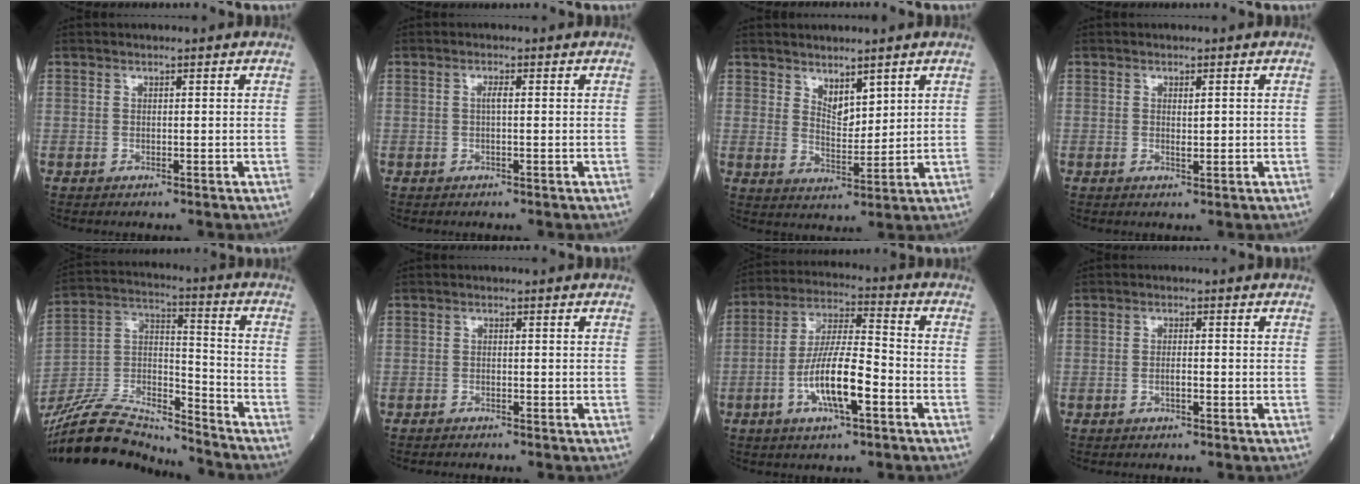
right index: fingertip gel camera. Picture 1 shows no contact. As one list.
[{"total": 1.3, "force": [0.2, 0.3, 1.2], "torque": [-0.030, 0.001, 0.003]}, {"total": 5.7, "force": [3.8, 2.4, 3.5], "torque": [-0.069, -0.008, 0.080]}, {"total": 1.5, "force": [0.2, 0.4, 1.5], "torque": [-0.028, -0.004, 0.006]}, {"total": 19.6, "force": [-18.4, 2.7, 5.9], "torque": [-0.139, 0.016, -0.333]}, {"total": 1.3, "force": [-1.1, 0.4, 0.6], "torque": [-0.014, -0.003, -0.014]}, {"total": 11.7, "force": [-4.0, 2.4, 10.7], "torque": [-0.209, 0.001, -0.073]}, {"total": 1.5, "force": [-0.5, 0.4, 1.4], "torque": [-0.030, 0.000, -0.008]}]